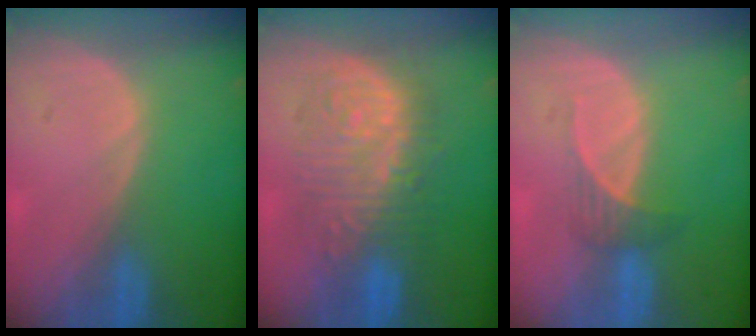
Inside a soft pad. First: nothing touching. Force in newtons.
{"total": 9.8, "press": 9.8, "slide": 0.4}
{"total": 2.5, "press": 2.3, "slide": 0.9}